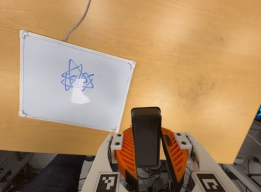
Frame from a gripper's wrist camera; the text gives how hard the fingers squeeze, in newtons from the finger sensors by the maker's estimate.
{"total": 5.7, "left": 5.5, "right": 5.9}